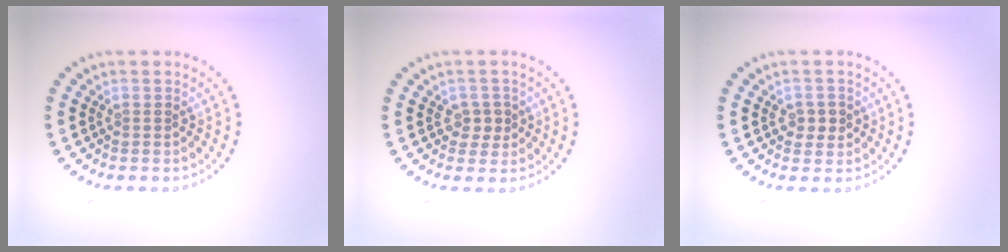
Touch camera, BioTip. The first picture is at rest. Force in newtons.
{"total": 1.7, "press": 1.6, "slide": 0.5}
{"total": 1.9, "press": 1.8, "slide": 0.3}